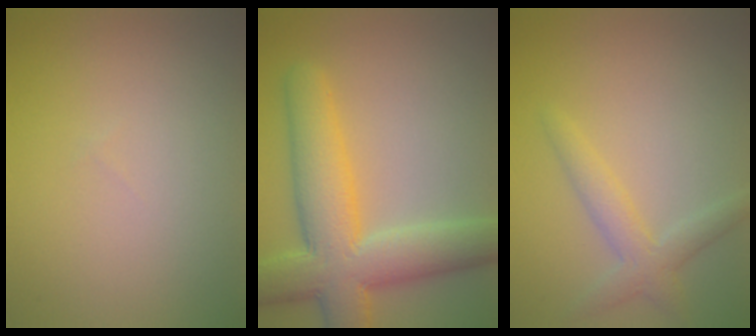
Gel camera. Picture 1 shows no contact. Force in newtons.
{"total": 9.3, "press": 9.3, "slide": 0.4}
{"total": 2.7, "press": 2.7, "slide": 0.1}